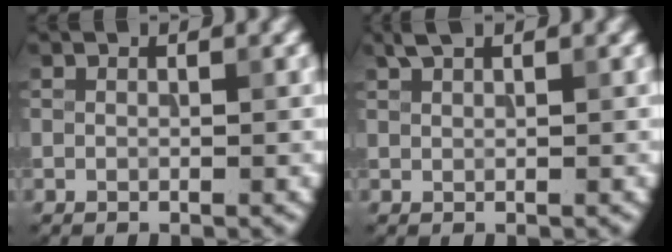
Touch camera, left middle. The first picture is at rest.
{"total": 1.2, "force": [1.0, 0.3, 0.7], "torque": [-0.014, 0.001, 0.018]}